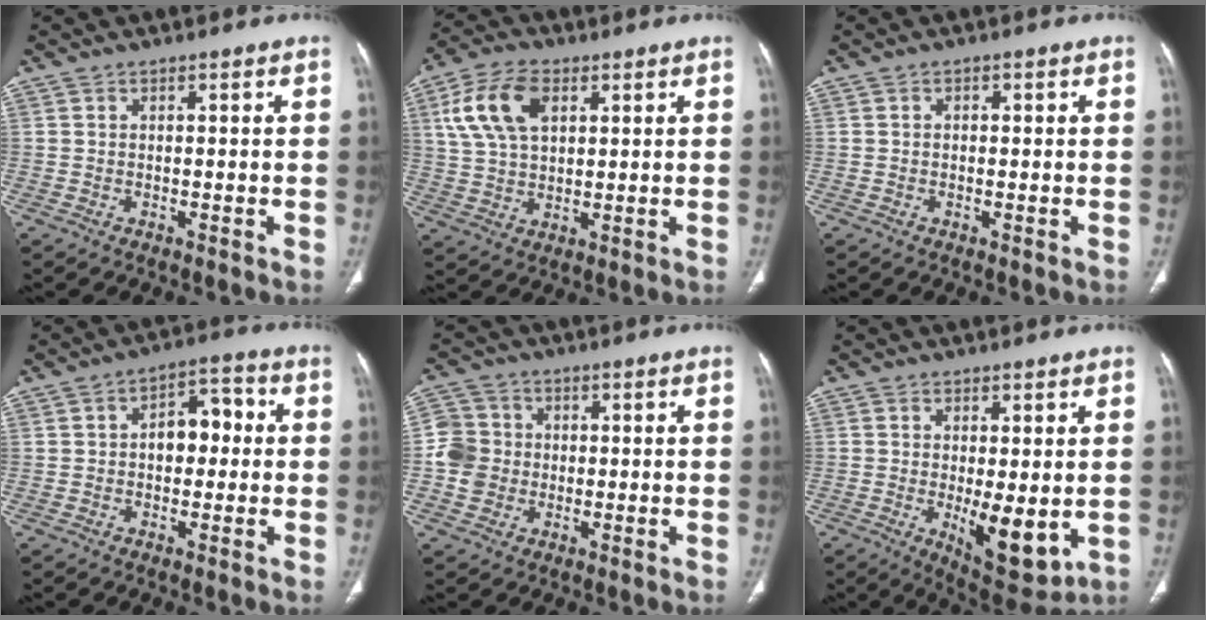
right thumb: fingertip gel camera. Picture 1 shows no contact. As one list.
[{"total": 11.9, "force": [4.2, 7.1, 8.6], "torque": [-0.164, 0.004, 0.081]}, {"total": 0.9, "force": [0.0, 0.6, 0.6], "torque": [-0.006, 0.001, -0.003]}, {"total": 7.6, "force": [0.3, 4.9, 5.8], "torque": [-0.060, 0.028, -0.002]}, {"total": 7.0, "force": [-0.8, 6.6, 2.2], "torque": [-0.026, 0.014, -0.021]}, {"total": 10.9, "force": [-1.6, 4.4, 9.9], "torque": [-0.132, -0.029, -0.010]}]